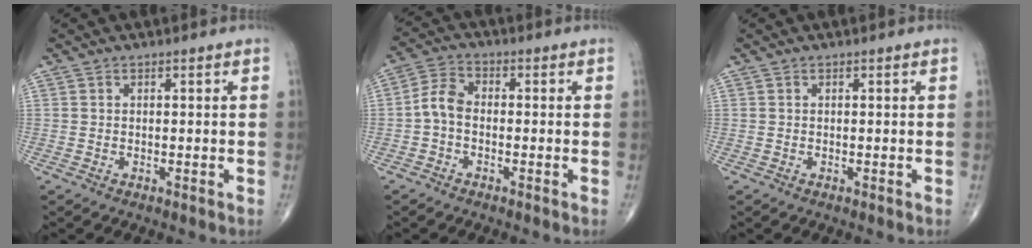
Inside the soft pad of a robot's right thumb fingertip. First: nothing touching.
{"total": 4.8, "force": [-1.1, 3.1, 3.5], "torque": [-0.066, 0.019, -0.034]}
{"total": 0.0}